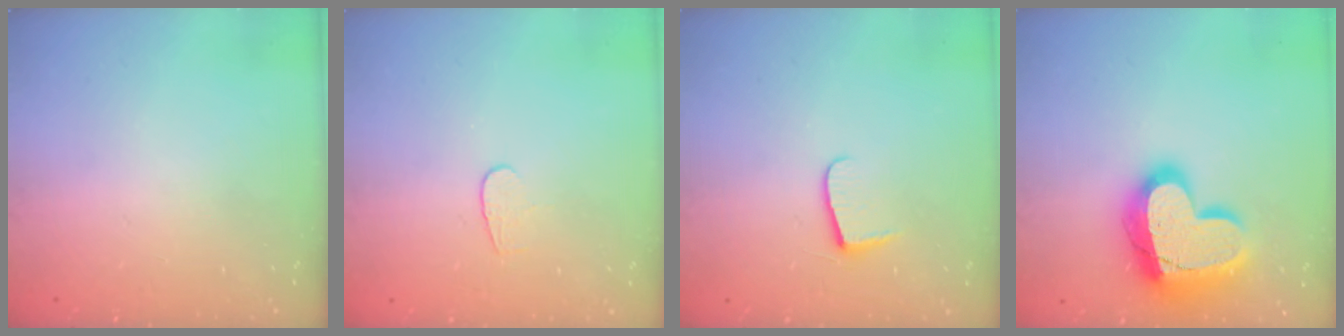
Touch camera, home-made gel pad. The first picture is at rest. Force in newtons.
{"total": 4.3, "press": 4.3, "slide": 0.3}
{"total": 6.5, "press": 6.5, "slide": 0.8}
{"total": 21.4, "press": 21.3, "slide": 1.7}